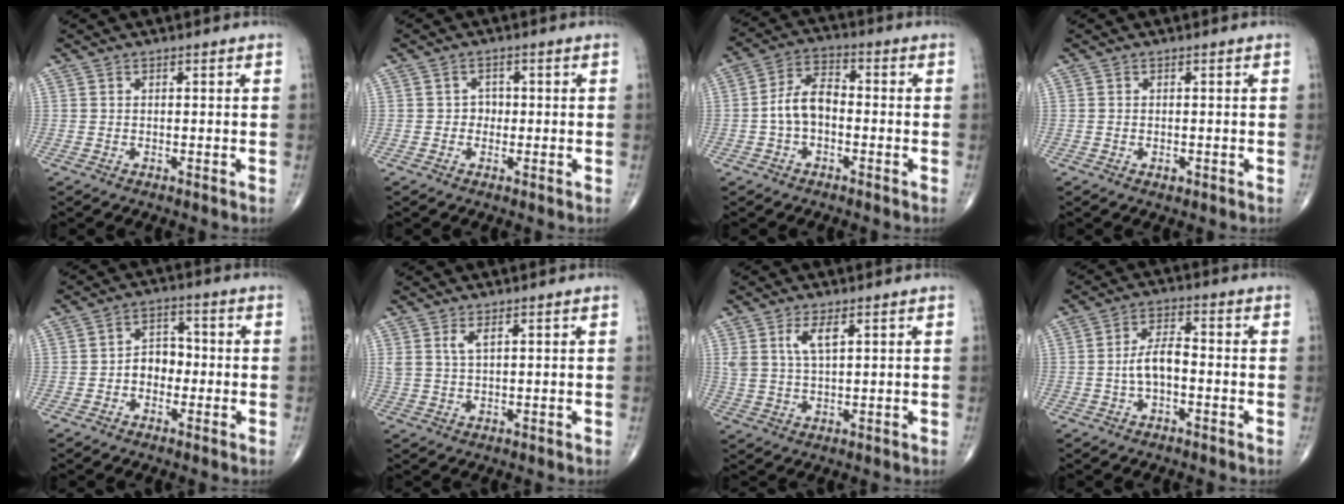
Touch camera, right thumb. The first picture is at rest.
{"total": 2.0, "force": [-0.3, 1.8, 0.8], "torque": [0.002, 0.007, -0.009]}
{"total": 7.3, "force": [-1.3, 4.5, 5.6], "torque": [-0.100, 0.029, -0.034]}
{"total": 0.9, "force": [-0.3, 0.6, 0.6], "torque": [-0.009, -0.002, -0.004]}
{"total": 5.2, "force": [-1.1, 4.0, 3.2], "torque": [-0.027, 0.022, -0.029]}
{"total": 2.4, "force": [1.3, 0.6, 1.9], "torque": [-0.043, -0.005, 0.032]}
{"total": 4.8, "force": [2.2, 1.6, 3.9], "torque": [-0.080, -0.008, 0.051]}
{"total": 5.4, "force": [-1.1, 2.6, 4.6], "torque": [-0.088, 0.023, -0.025]}